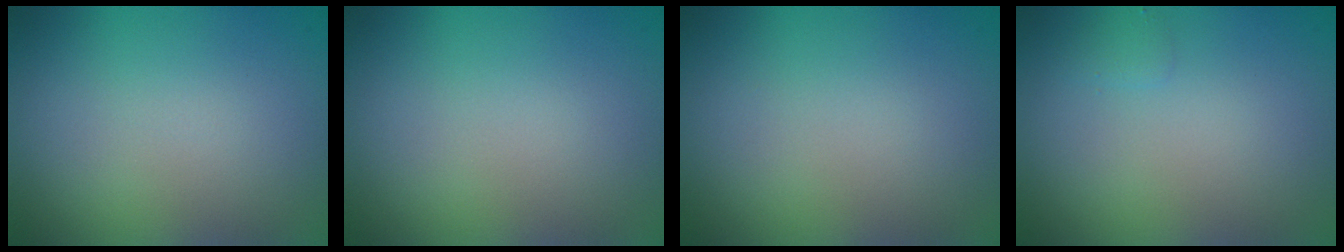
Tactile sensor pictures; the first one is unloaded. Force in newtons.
{"total": 0.0}
{"total": 0.0}
{"total": 0.7, "press": 0.7, "slide": 0.1}